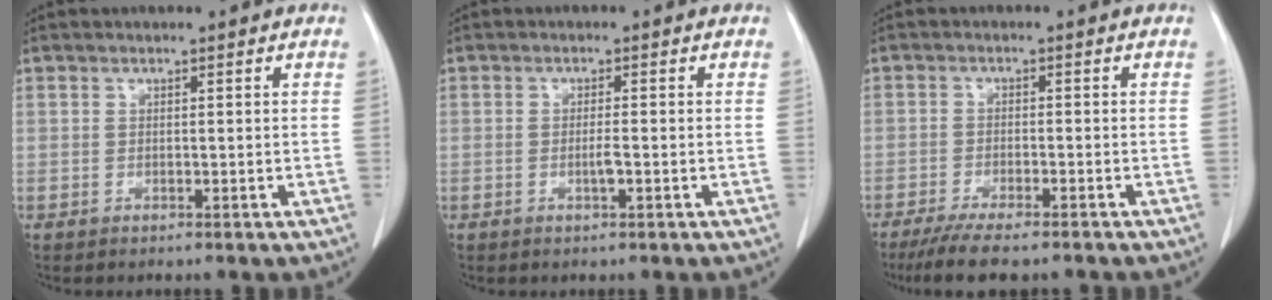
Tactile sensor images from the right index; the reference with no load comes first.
{"total": 1.6, "force": [-0.6, 0.0, 1.5], "torque": [-0.030, -0.001, -0.012]}
{"total": 9.6, "force": [-8.0, 1.4, 5.2], "torque": [-0.075, -0.017, -0.122]}